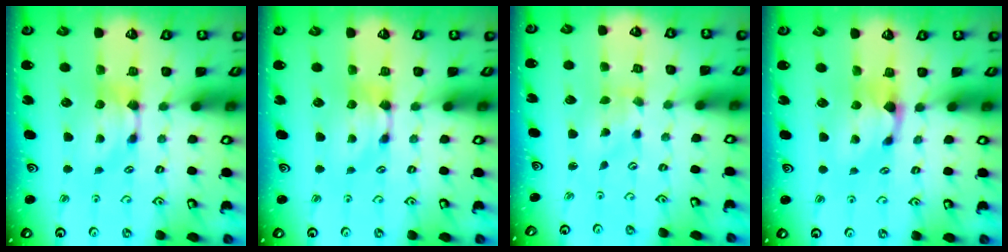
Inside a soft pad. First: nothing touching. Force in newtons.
{"total": 0.0}
{"total": 2.8, "press": 2.7, "slide": 0.9}
{"total": 1.1, "press": 0.1, "slide": 1.1}